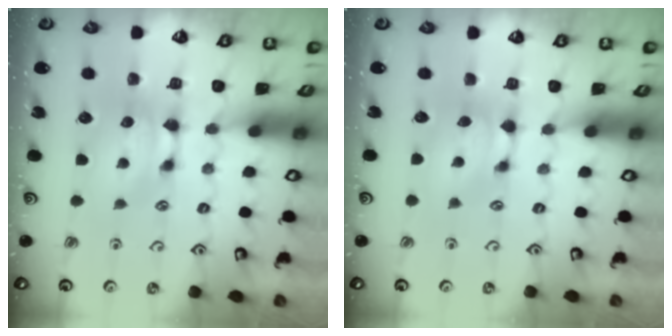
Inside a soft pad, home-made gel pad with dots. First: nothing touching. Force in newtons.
{"total": 0.8, "press": 0.3, "slide": 0.7}